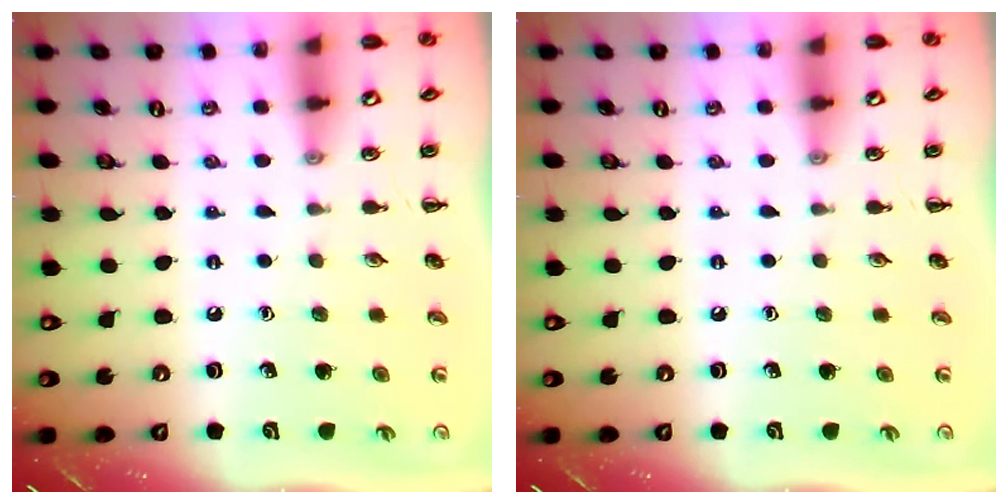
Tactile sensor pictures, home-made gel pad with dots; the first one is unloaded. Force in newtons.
{"total": 0.0}